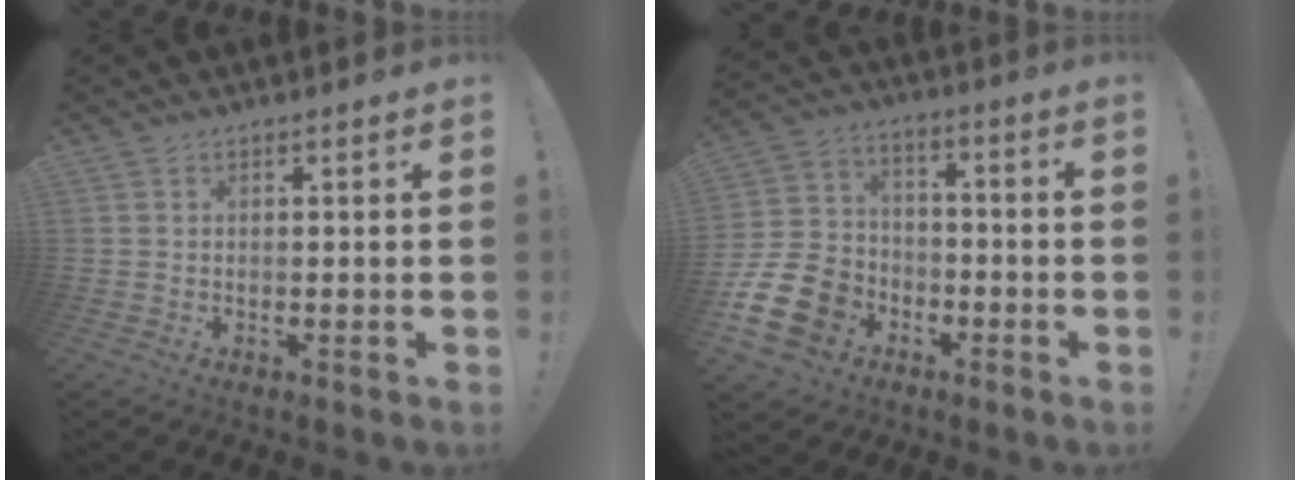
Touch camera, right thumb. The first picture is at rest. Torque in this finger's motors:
{"motor_torque": [1.22, 1.12, 0.68, -0.88, 0.41]}